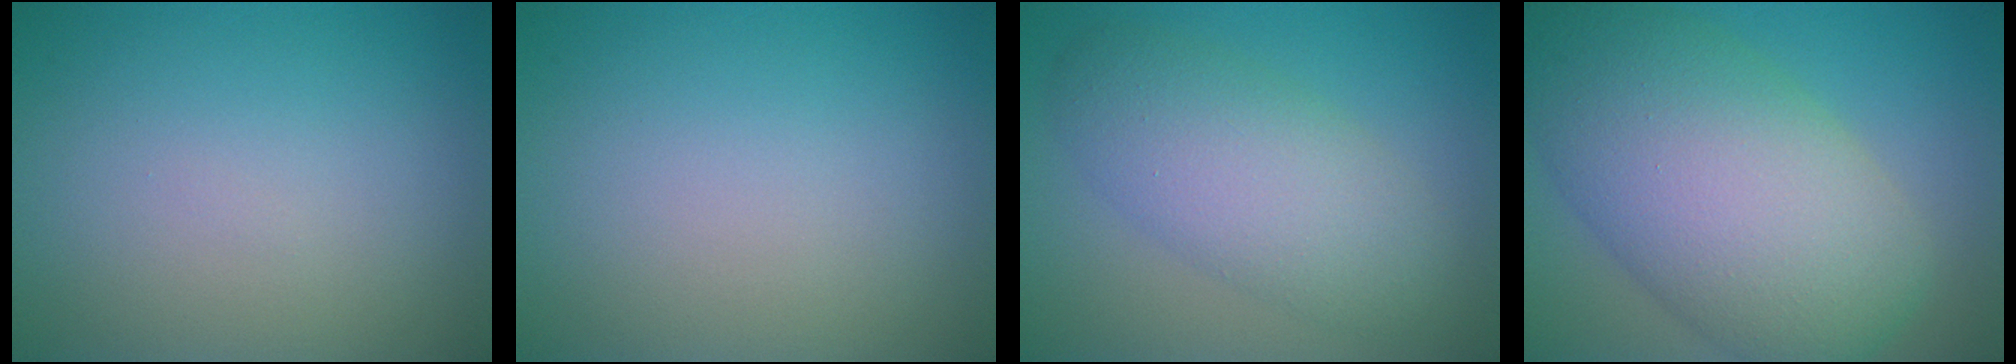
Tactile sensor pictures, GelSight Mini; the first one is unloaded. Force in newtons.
{"total": 0.0}
{"total": 5.9, "press": 5.9, "slide": 0.1}
{"total": 12.2, "press": 12.2, "slide": 0.5}